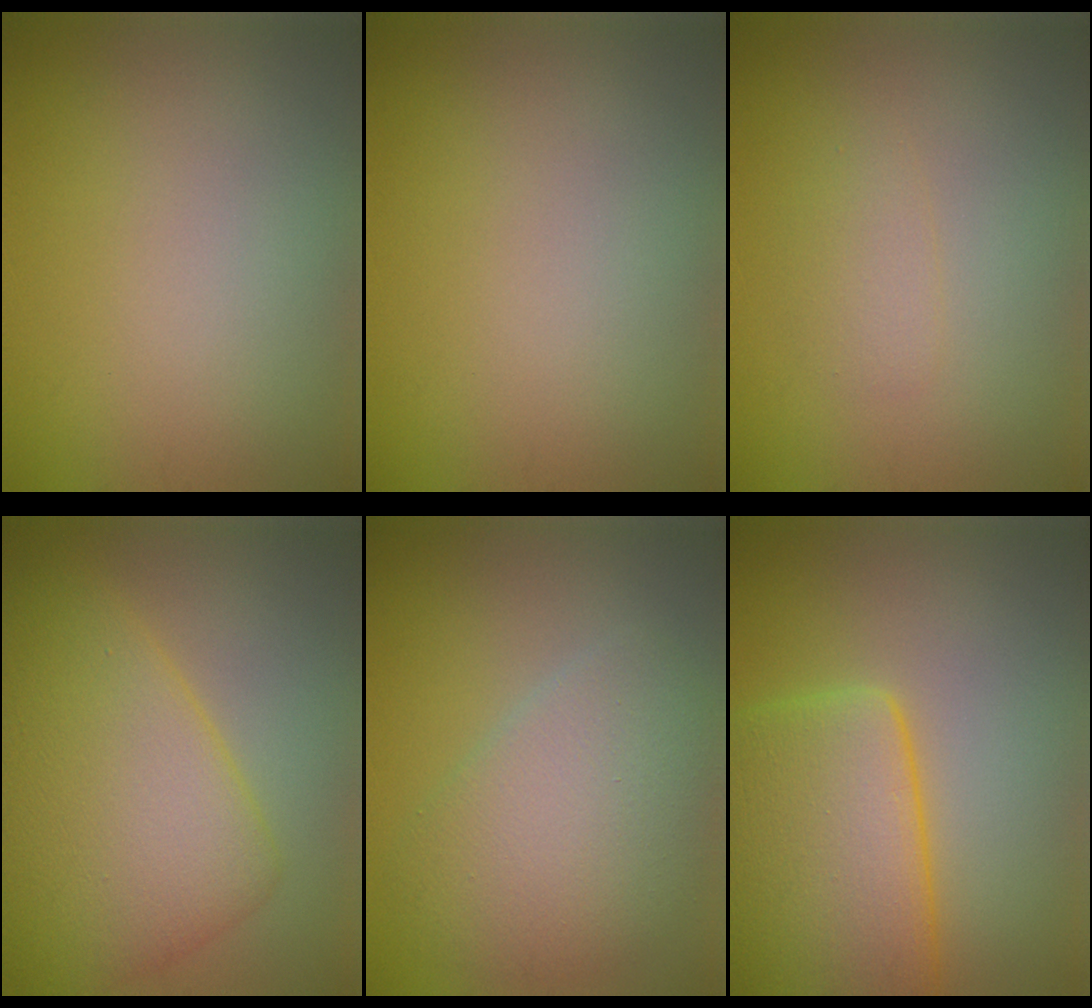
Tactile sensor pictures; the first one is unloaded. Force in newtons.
{"total": 0.0}
{"total": 1.3, "press": 1.3, "slide": 0.0}
{"total": 9.3, "press": 9.3, "slide": 0.3}
{"total": 5.7, "press": 5.7, "slide": 0.3}
{"total": 10.8, "press": 10.8, "slide": 0.6}